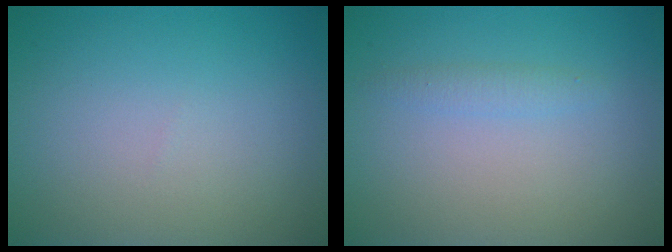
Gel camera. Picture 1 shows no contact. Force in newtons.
{"total": 1.1, "press": 1.1, "slide": 0.0}